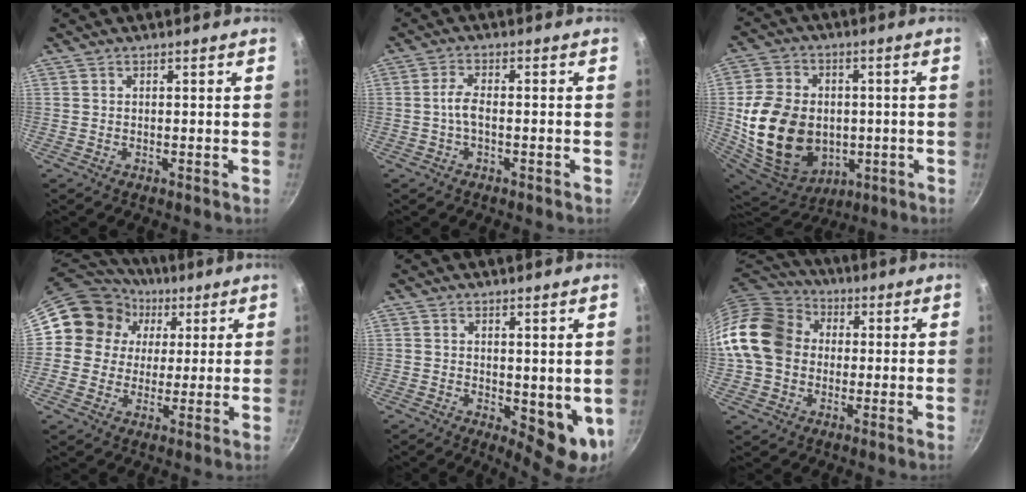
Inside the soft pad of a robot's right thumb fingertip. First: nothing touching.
{"total": 3.1, "force": [-1.0, 1.1, 2.8], "torque": [-0.067, 0.016, -0.024]}
{"total": 21.6, "force": [-1.7, 16.8, 13.6], "torque": [-0.246, 0.009, -0.009]}
{"total": 13.0, "force": [4.2, 11.7, 3.8], "torque": [-0.039, 0.005, 0.056]}
{"total": 7.7, "force": [1.2, 3.7, 6.6], "torque": [-0.069, -0.017, 0.026]}
{"total": 16.0, "force": [1.1, 13.1, 9.1], "torque": [-0.157, 0.032, 0.007]}